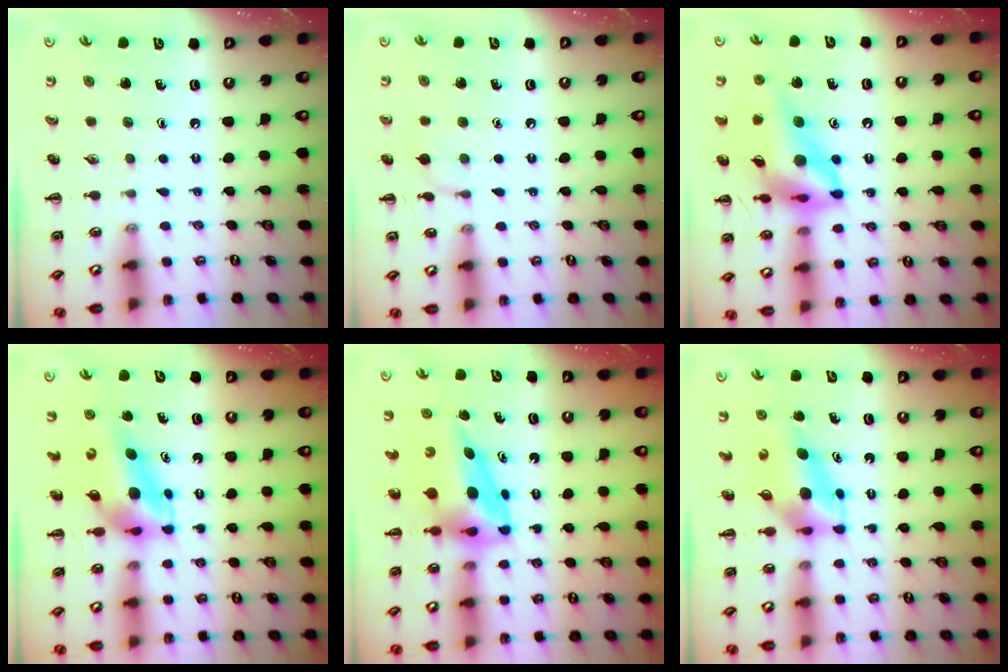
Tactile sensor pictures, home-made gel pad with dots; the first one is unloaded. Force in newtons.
{"total": 6.3, "press": 6.1, "slide": 1.4}
{"total": 16.6, "press": 15.9, "slide": 5.0}
{"total": 5.2, "press": 5.0, "slide": 1.3}
{"total": 6.1, "press": 5.9, "slide": 1.3}
{"total": 5.3, "press": 5.2, "slide": 1.1}